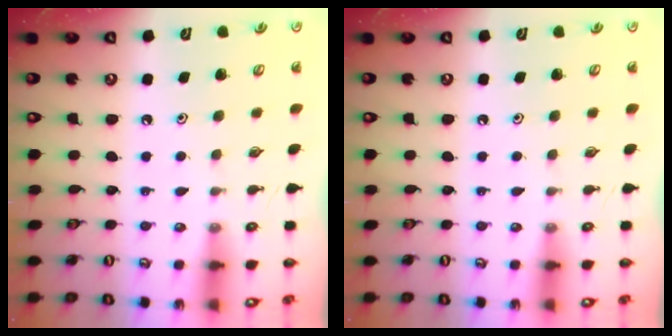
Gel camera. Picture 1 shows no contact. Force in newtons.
{"total": 0.0}